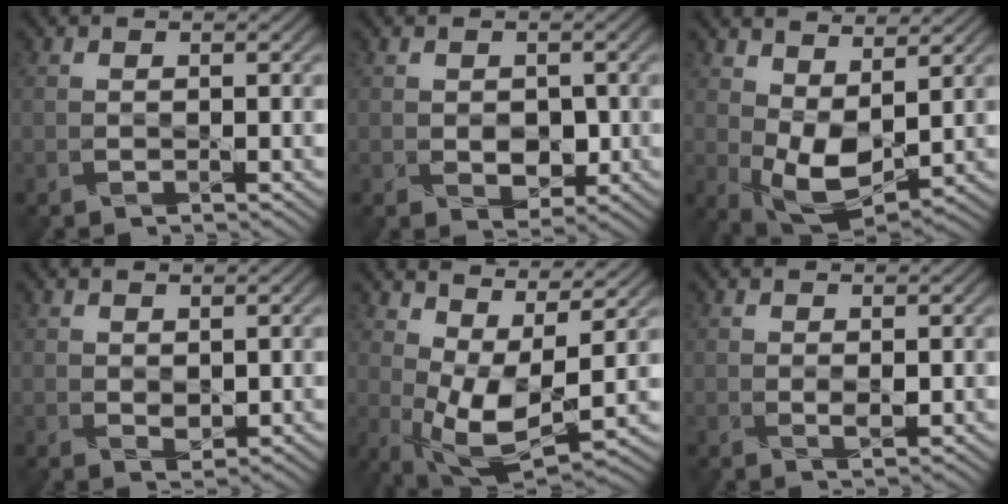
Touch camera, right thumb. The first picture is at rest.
{"total": 2.8, "force": [-0.4, 2.2, 1.7], "torque": [-0.032, -0.007, -0.005]}
{"total": 8.0, "force": [2.9, 4.3, 6.1], "torque": [-0.131, -0.003, 0.054]}
{"total": 1.2, "force": [0.6, 0.8, 0.7], "torque": [-0.017, -0.004, 0.014]}
{"total": 10.0, "force": [4.0, 4.4, 8.0], "torque": [-0.157, -0.006, 0.072]}
{"total": 1.2, "force": [0.3, 0.6, 1.0], "torque": [-0.022, -0.003, 0.007]}